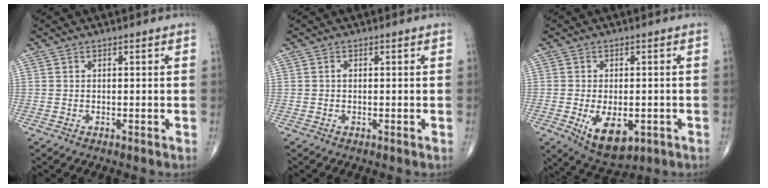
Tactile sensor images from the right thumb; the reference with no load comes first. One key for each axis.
{"total": 0.7, "fx": 0.0, "fy": 0.5, "fz": 0.5, "tx": -0.008, "ty": 0.001, "tz": -0.001}
{"total": 9.3, "fx": -2.9, "fy": 5.1, "fz": 7.3, "tx": -0.104, "ty": -0.007, "tz": -0.030}